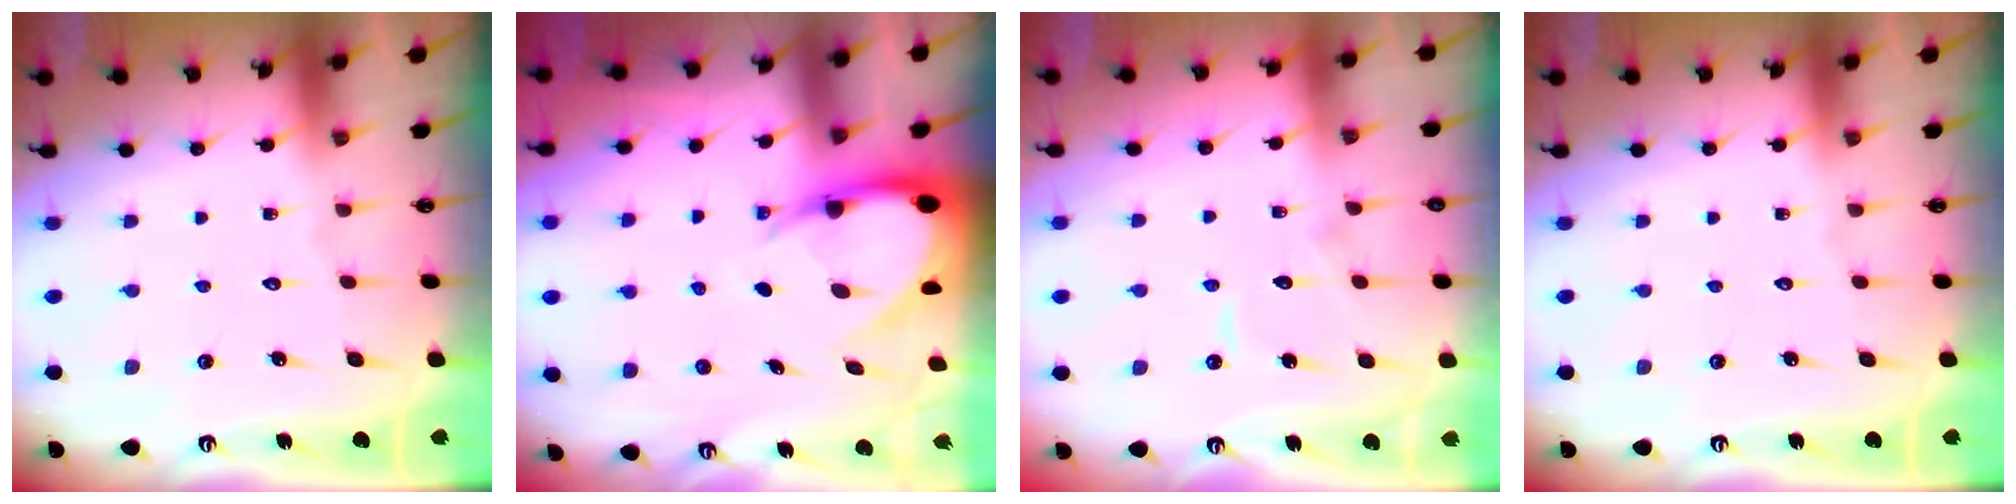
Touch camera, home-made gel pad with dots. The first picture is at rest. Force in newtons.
{"total": 7.6, "press": 7.5, "slide": 0.8}
{"total": 6.3, "press": 6.3, "slide": 0.6}
{"total": 0.0}